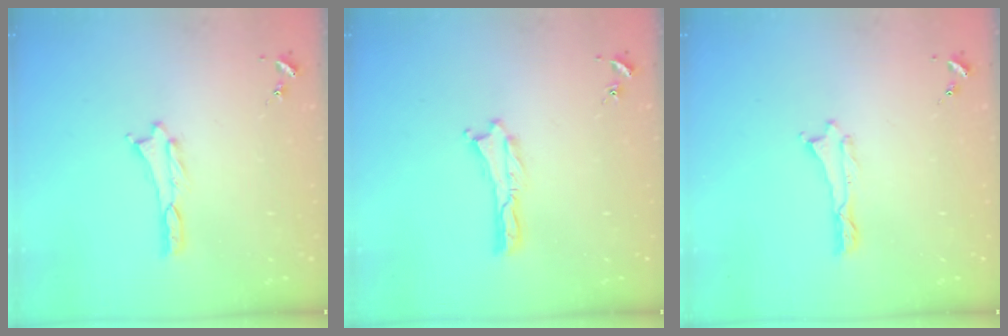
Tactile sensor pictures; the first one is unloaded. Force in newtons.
{"total": 0.0}
{"total": 0.0}